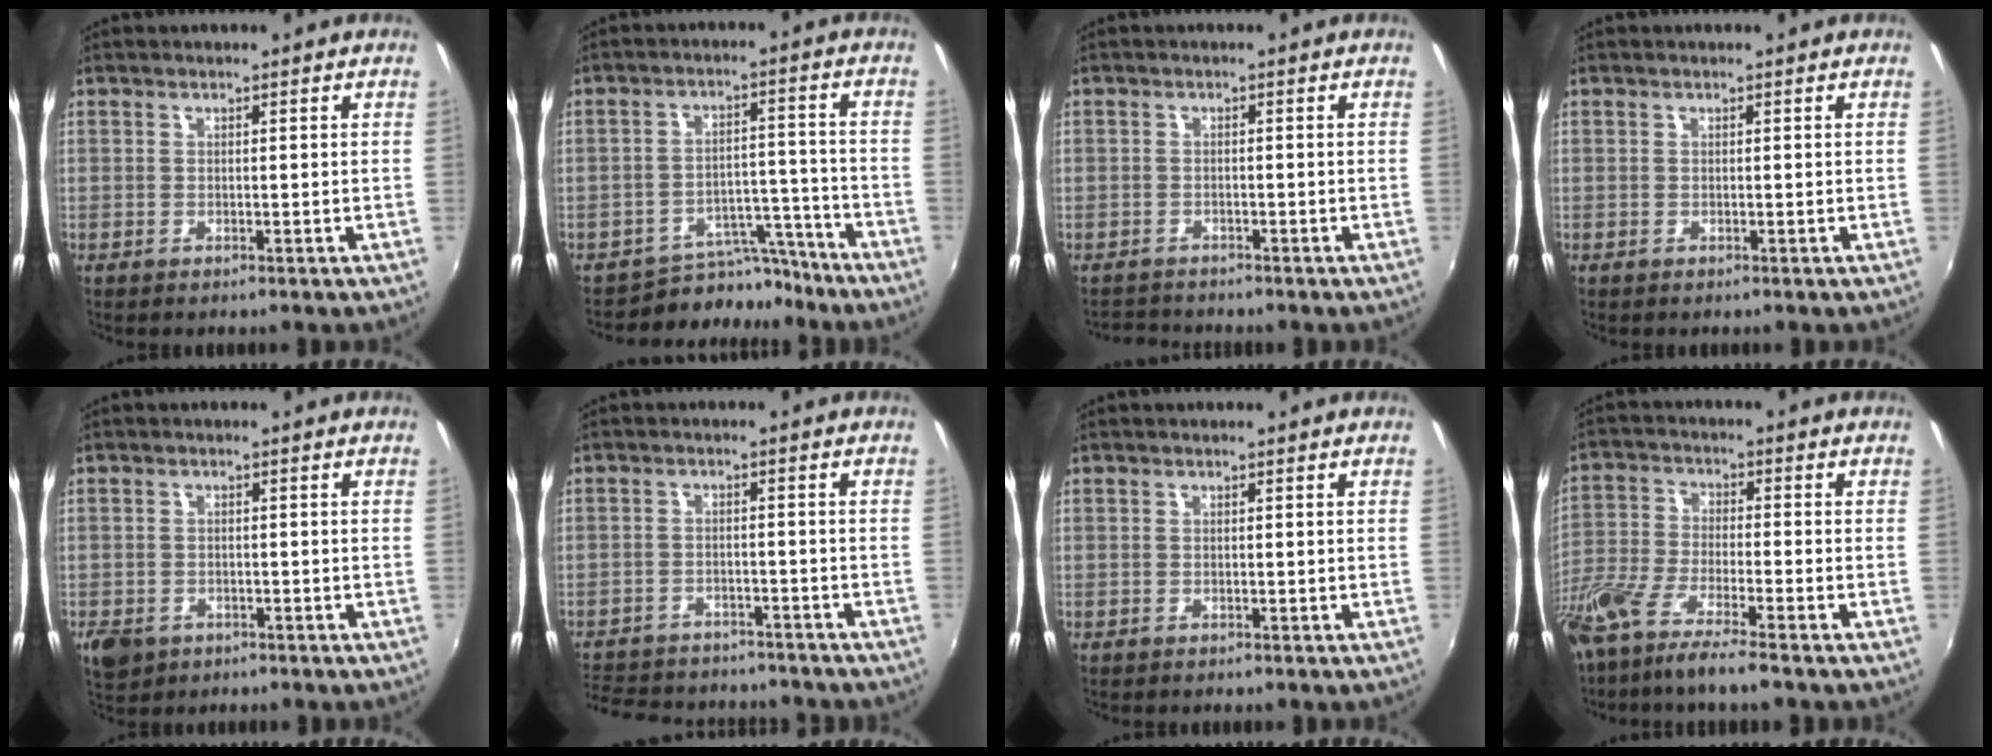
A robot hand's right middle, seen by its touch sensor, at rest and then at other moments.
{"total": 8.7, "force": [-8.0, 3.3, 0.5], "torque": [-0.011, 0.033, -0.114]}
{"total": 2.4, "force": [-2.3, 0.7, -0.3], "torque": [-0.005, 0.006, -0.044]}
{"total": 0.0}
{"total": 5.0, "force": [-2.6, 3.5, 2.3], "torque": [-0.058, -0.011, -0.043]}
{"total": 16.9, "force": [-14.4, 6.4, 6.1], "torque": [-0.149, 0.007, -0.200]}
{"total": 0.0}
{"total": 12.5, "force": [-9.5, 1.2, 8.1], "torque": [-0.176, -0.040, -0.180]}